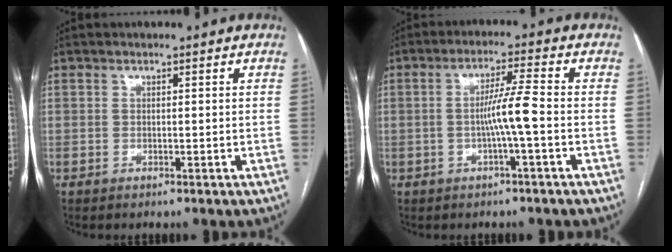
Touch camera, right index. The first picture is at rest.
{"total": 5.5, "force": [-1.2, -0.7, 5.3], "torque": [-0.100, 0.007, -0.022]}